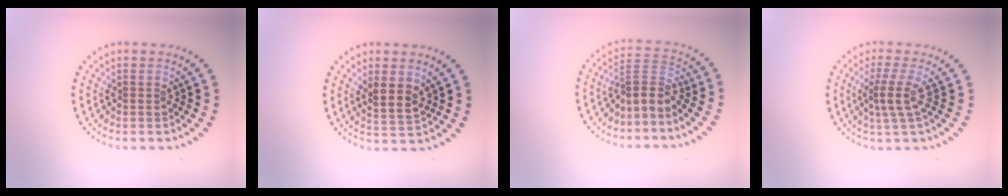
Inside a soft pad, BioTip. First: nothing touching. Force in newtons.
{"total": 2.4, "press": 2.2, "slide": 1.0}
{"total": 2.9, "press": 2.1, "slide": 2.0}
{"total": 2.5, "press": 1.8, "slide": 1.8}